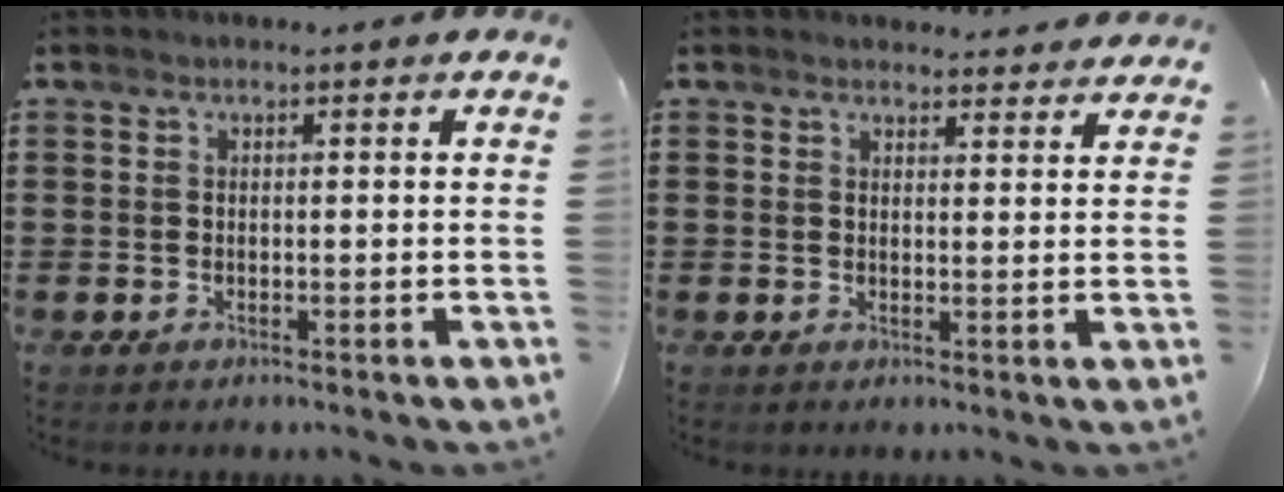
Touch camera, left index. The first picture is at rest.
{"total": 2.4, "force": [2.4, 0.5, 0.1], "torque": [0.000, -0.009, 0.044]}